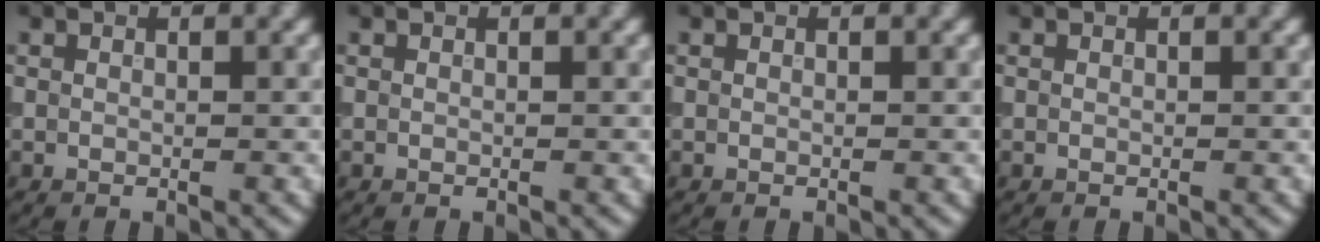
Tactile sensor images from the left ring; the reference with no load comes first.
{"total": 0.0}
{"total": 0.0}
{"total": 0.0}